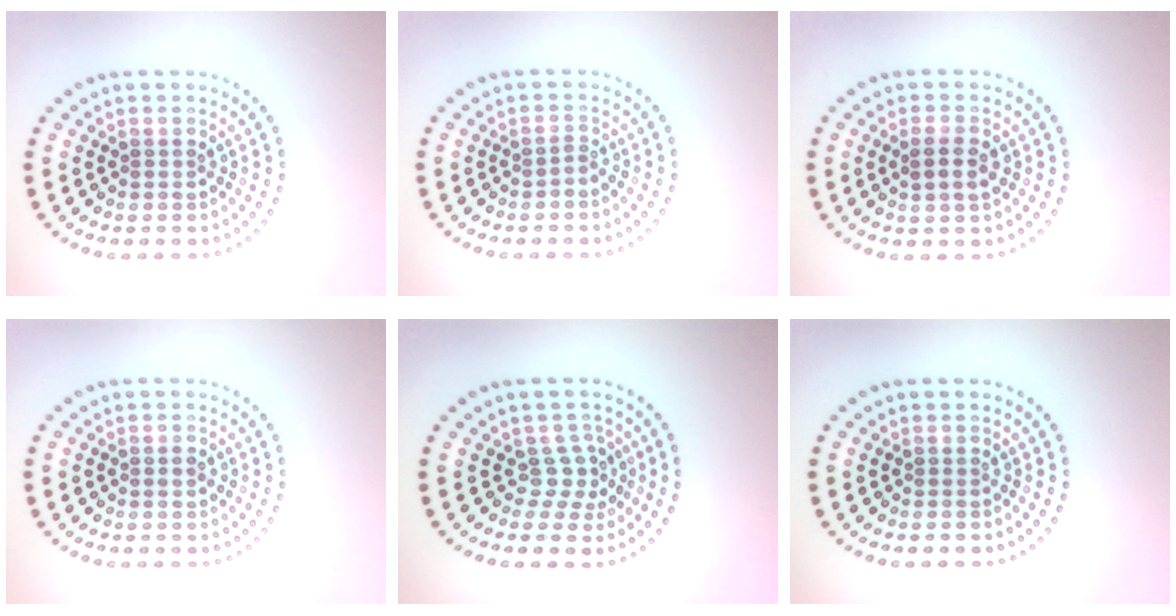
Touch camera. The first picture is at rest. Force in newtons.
{"total": 0.6, "press": 0.2, "slide": 0.6}
{"total": 2.3, "press": 2.3, "slide": 0.6}
{"total": 1.0, "press": 1.0, "slide": 0.1}
{"total": 2.1, "press": 1.4, "slide": 1.5}
{"total": 0.0}